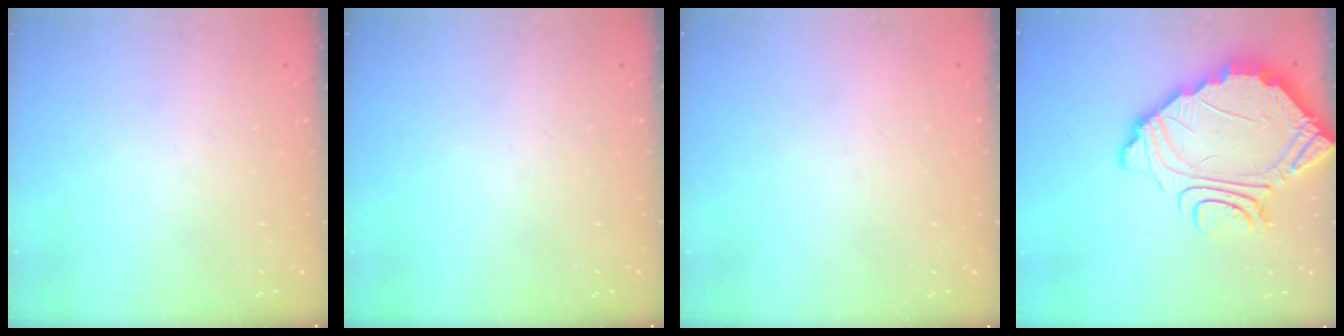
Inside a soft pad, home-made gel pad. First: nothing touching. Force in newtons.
{"total": 0.0}
{"total": 2.1, "press": 2.1, "slide": 0.1}
{"total": 10.6, "press": 10.5, "slide": 0.9}